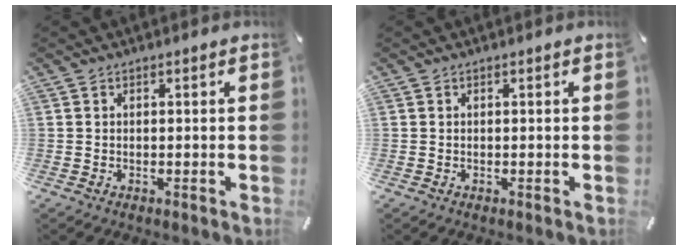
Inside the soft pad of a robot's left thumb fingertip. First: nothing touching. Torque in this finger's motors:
{"motor_torque": [0.00, 0.00, 0.00, 0.00, 0.00]}